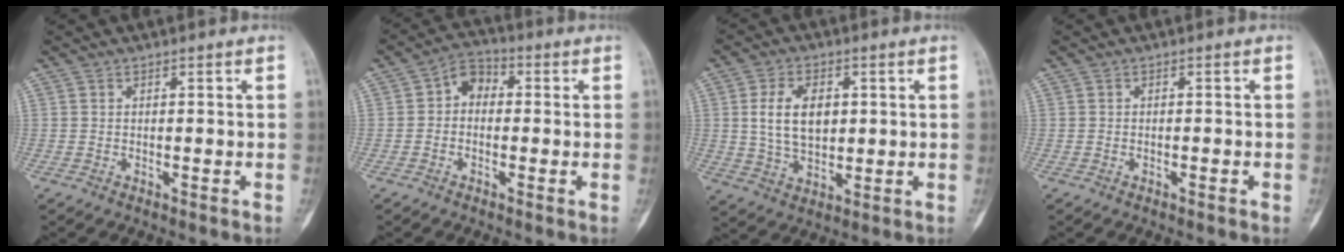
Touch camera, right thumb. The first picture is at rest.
{"total": 5.4, "force": [0.0, 4.2, 3.4], "torque": [-0.028, 0.020, -0.016]}
{"total": 9.7, "force": [1.7, 6.2, 7.3], "torque": [-0.121, -0.007, 0.039]}
{"total": 0.6, "force": [-0.4, 0.2, 0.5], "torque": [-0.007, 0.002, -0.005]}